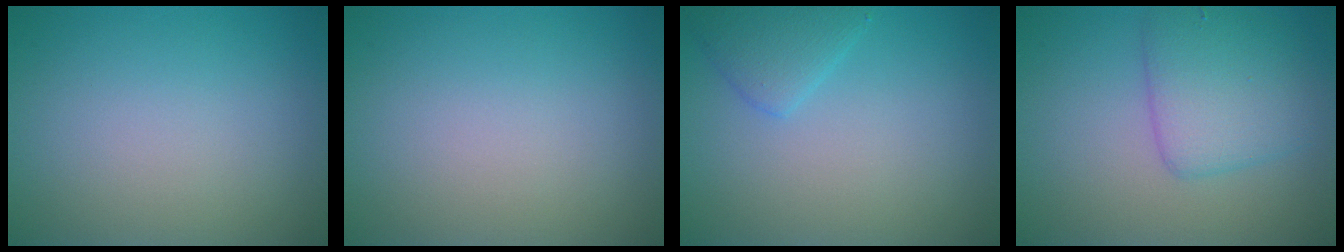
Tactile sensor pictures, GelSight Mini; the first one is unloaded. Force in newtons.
{"total": 0.0}
{"total": 2.2, "press": 2.2, "slide": 0.2}
{"total": 4.3, "press": 4.3, "slide": 0.0}